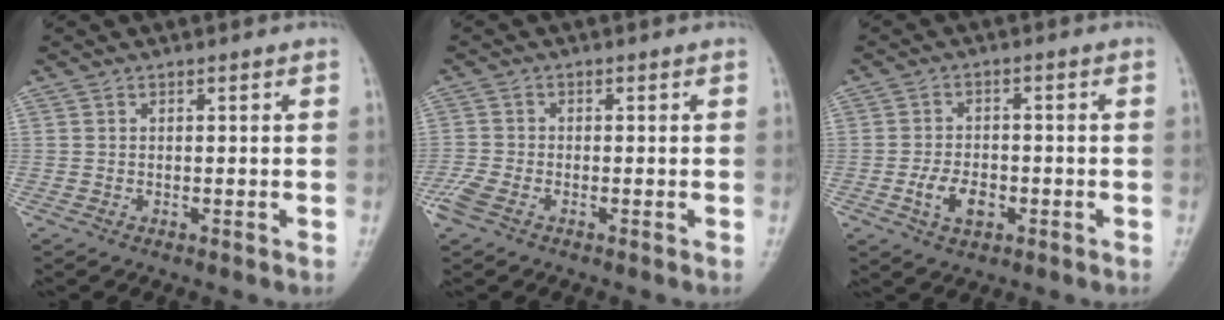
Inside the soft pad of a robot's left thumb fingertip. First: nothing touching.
{"total": 4.4, "force": [-2.6, 2.3, 2.7], "torque": [-0.075, 0.001, -0.054]}
{"total": 5.7, "force": [-2.2, 3.5, 4.0], "torque": [-0.065, 0.012, -0.038]}